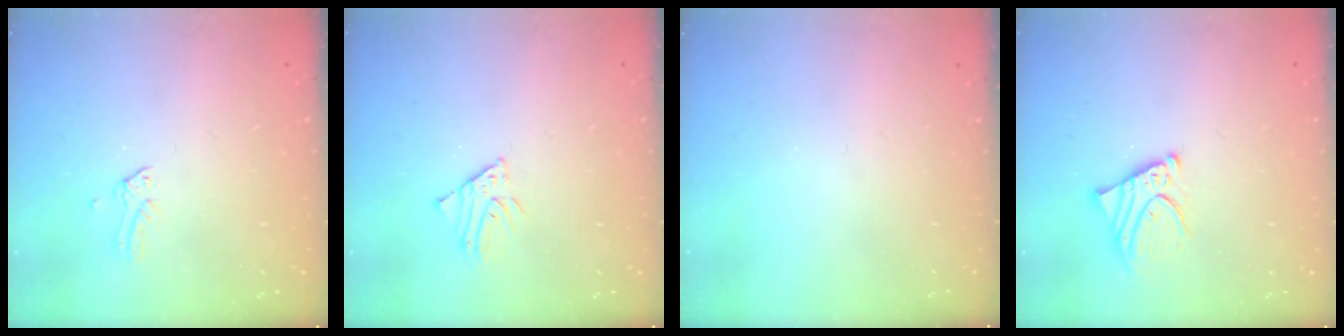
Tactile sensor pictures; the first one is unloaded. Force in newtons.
{"total": 2.5, "press": 2.5, "slide": 0.1}
{"total": 0.0}
{"total": 6.7, "press": 6.6, "slide": 0.8}